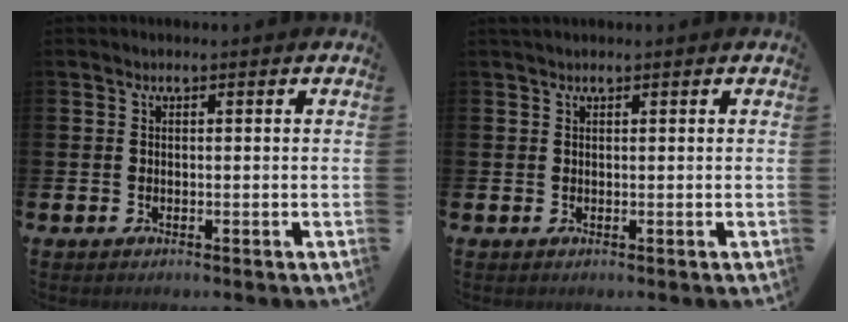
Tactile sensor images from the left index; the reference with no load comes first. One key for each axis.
{"total": 0.8, "fx": 0.7, "fy": 0.2, "fz": 0.2, "tx": -0.001, "ty": 0.001, "tz": 0.012}